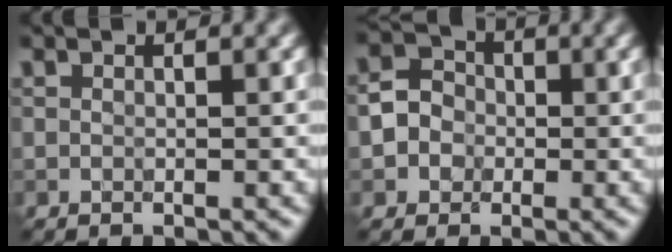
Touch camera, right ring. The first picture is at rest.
{"total": 2.9, "force": [-0.6, 2.7, 1.1], "torque": [0.000, 0.004, -0.017]}